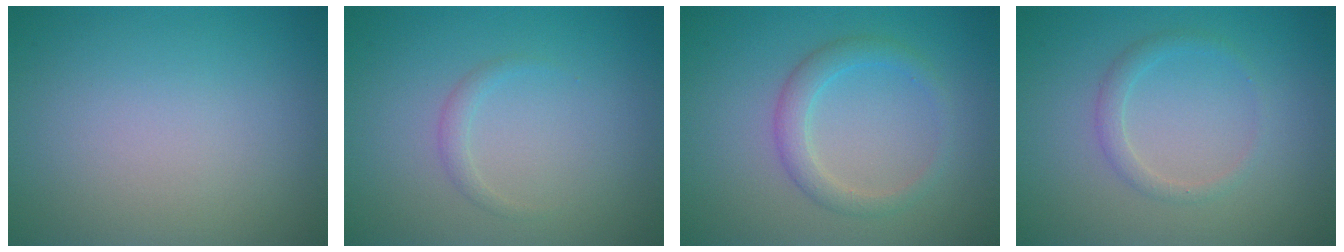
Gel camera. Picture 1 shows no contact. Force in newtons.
{"total": 0.5, "press": 0.5, "slide": 0.1}
{"total": 2.4, "press": 2.4, "slide": 0.1}
{"total": 1.5, "press": 1.4, "slide": 0.0}